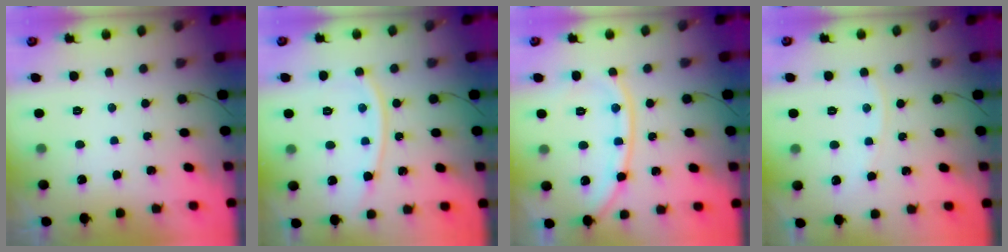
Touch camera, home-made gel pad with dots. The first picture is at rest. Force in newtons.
{"total": 10.9, "press": 10.8, "slide": 1.1}
{"total": 11.6, "press": 11.5, "slide": 1.6}
{"total": 3.5, "press": 3.5, "slide": 0.5}